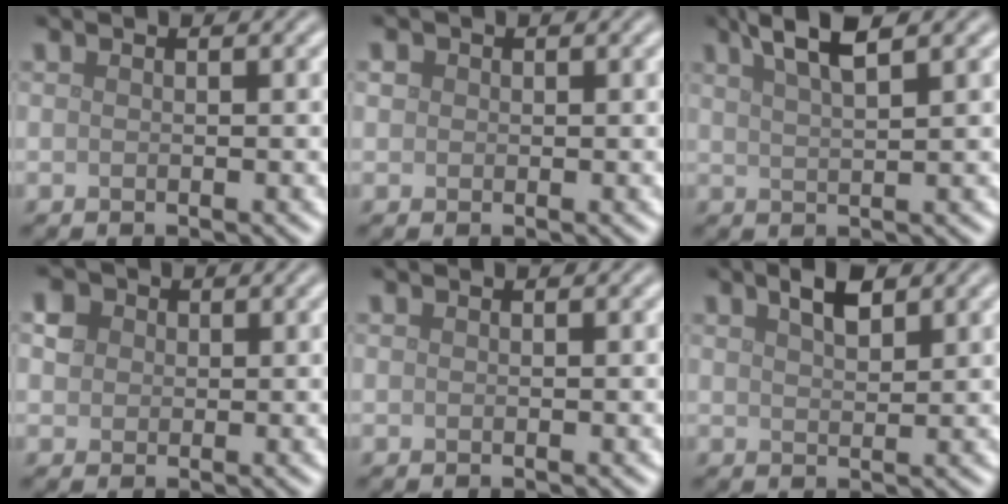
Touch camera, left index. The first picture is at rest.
{"total": 1.0, "force": [0.2, 0.9, 0.2], "torque": [0.001, 0.001, 0.001]}
{"total": 4.0, "force": [2.7, 0.9, 2.9], "torque": [-0.042, 0.012, 0.046]}
{"total": 2.5, "force": [0.8, 2.2, 0.9], "torque": [-0.021, 0.006, 0.017]}
{"total": 0.0}
{"total": 2.5, "force": [1.6, 0.9, 1.6], "torque": [-0.030, 0.005, 0.031]}